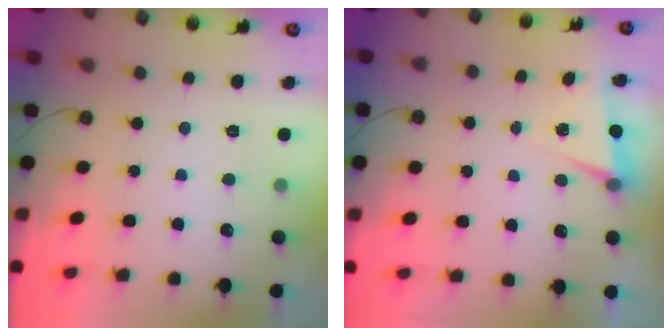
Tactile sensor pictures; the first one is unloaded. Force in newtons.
{"total": 3.5, "press": 1.8, "slide": 3.0}